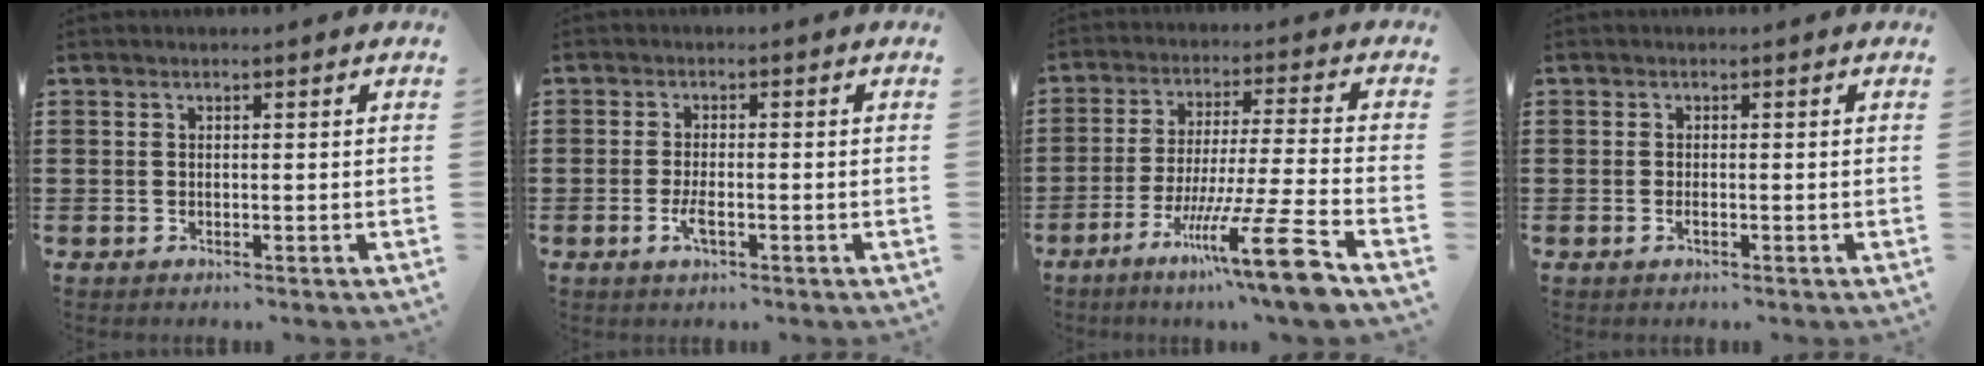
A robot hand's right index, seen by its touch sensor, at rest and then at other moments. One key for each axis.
{"total": 2.8, "fx": -1.0, "fy": 0.9, "fz": 2.4, "tx": -0.056, "ty": -0.003, "tz": -0.023}
{"total": 14.7, "fx": -8.6, "fy": -0.3, "fz": 12.0, "tx": -0.204, "ty": 0.008, "tz": -0.148}
{"total": 0.7, "fx": -0.3, "fy": 0.2, "fz": 0.6, "tx": -0.012, "ty": -0.004, "tz": -0.004}